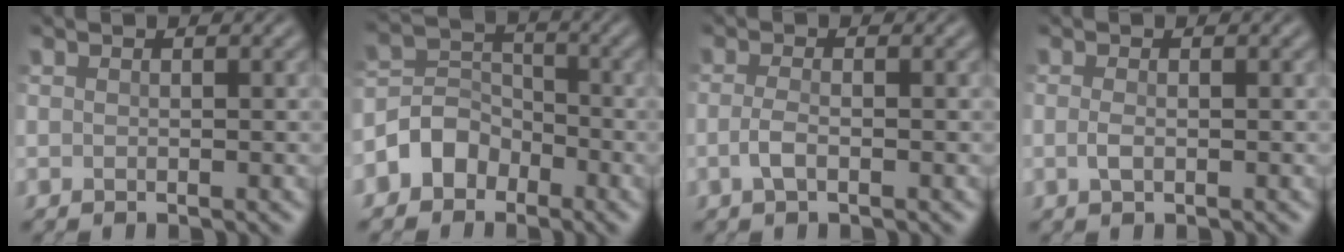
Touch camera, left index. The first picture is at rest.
{"total": 3.7, "force": [-2.1, 2.8, 1.0], "torque": [-0.015, 0.013, -0.047]}
{"total": 1.4, "force": [-0.4, 0.4, 1.2], "torque": [-0.031, 0.004, -0.011]}
{"total": 0.8, "force": [0.0, 0.3, 0.7], "torque": [-0.022, 0.001, -0.002]}